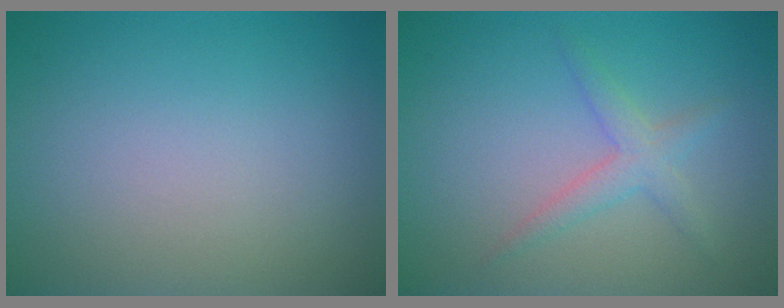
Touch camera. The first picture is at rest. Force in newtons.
{"total": 2.1, "press": 2.1, "slide": 0.1}